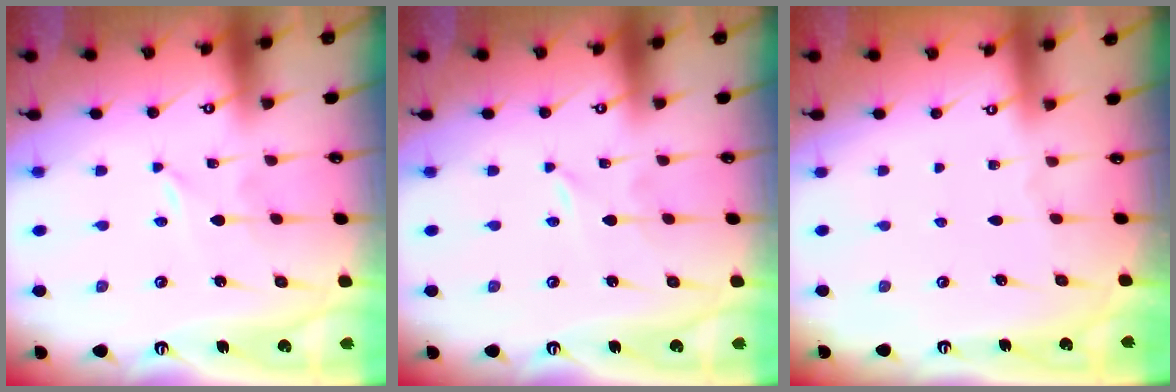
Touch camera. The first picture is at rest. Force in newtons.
{"total": 0.0}
{"total": 0.0}